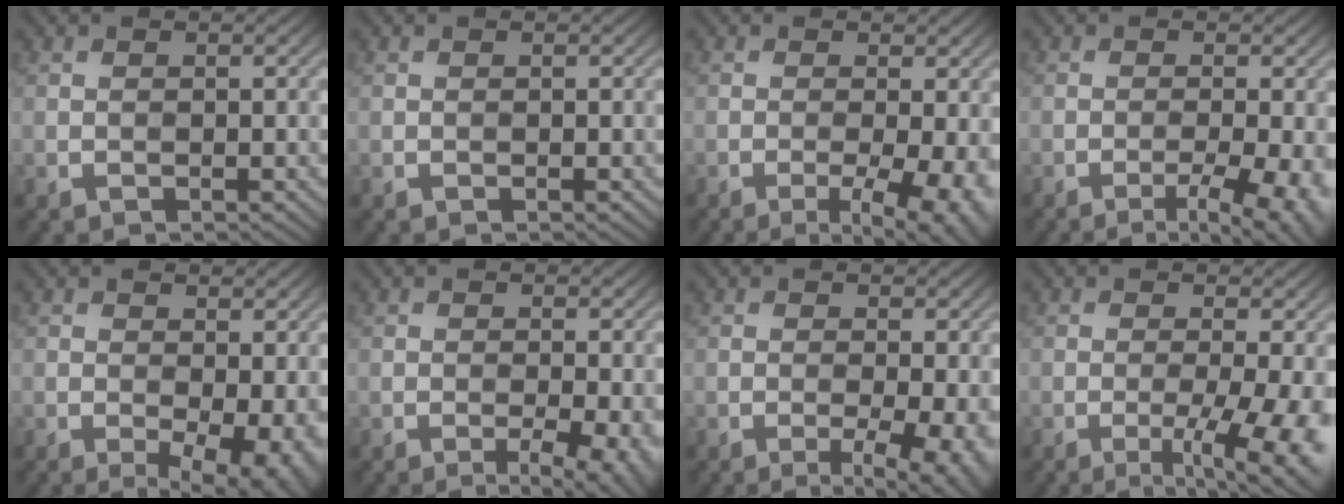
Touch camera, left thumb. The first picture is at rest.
{"total": 0.0}
{"total": 8.4, "force": [-2.9, 2.6, 7.4], "torque": [-0.099, -0.006, -0.029]}
{"total": 7.2, "force": [-3.3, 1.6, 6.2], "torque": [-0.088, -0.003, -0.040]}
{"total": 7.3, "force": [-1.8, 3.2, 6.3], "torque": [-0.090, -0.010, -0.020]}
{"total": 4.4, "force": [-1.8, 0.9, 4.0], "torque": [-0.060, -0.001, -0.024]}
{"total": 6.5, "force": [-2.2, 1.9, 5.8], "torque": [-0.085, -0.006, -0.024]}
{"total": 9.6, "force": [-3.3, 2.5, 8.7], "torque": [-0.122, -0.007, -0.036]}